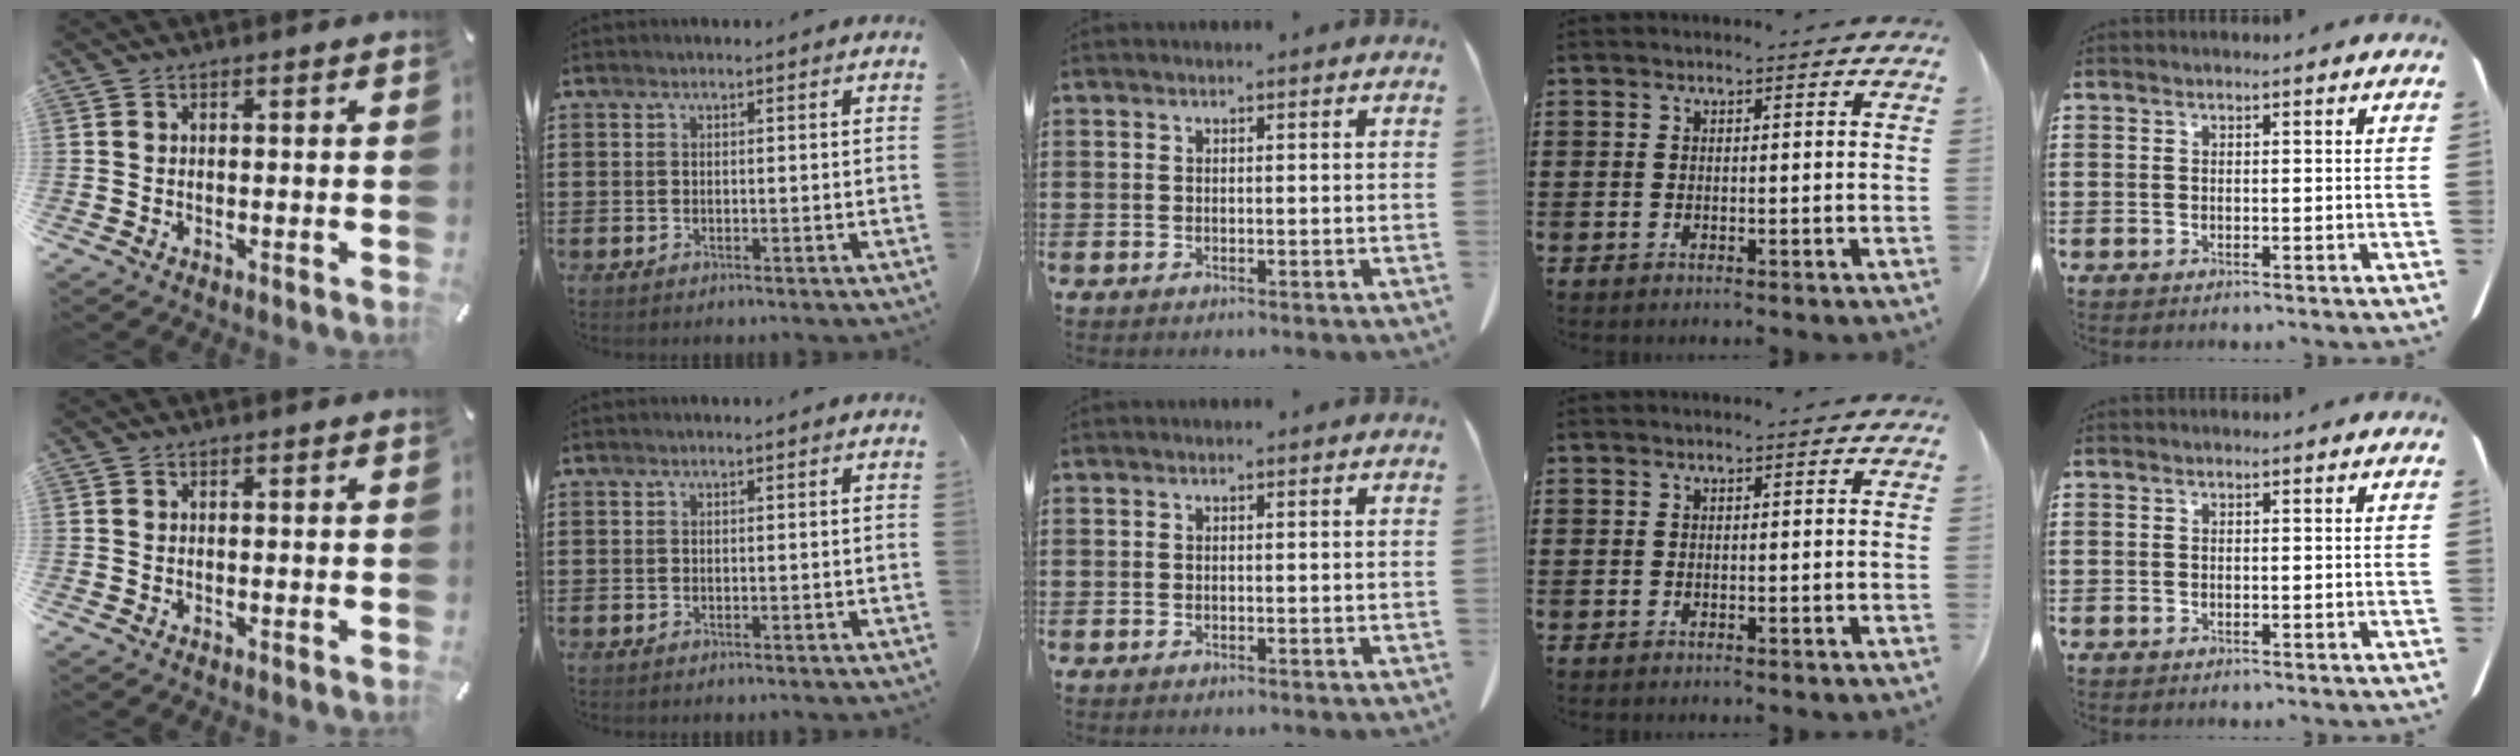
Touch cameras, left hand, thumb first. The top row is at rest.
{}